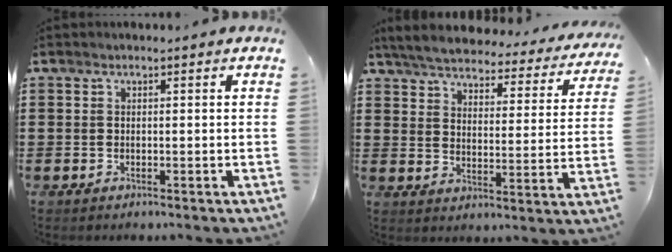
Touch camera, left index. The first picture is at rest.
{"total": 4.9, "force": [4.7, 0.3, 1.3], "torque": [-0.053, -0.035, 0.077]}